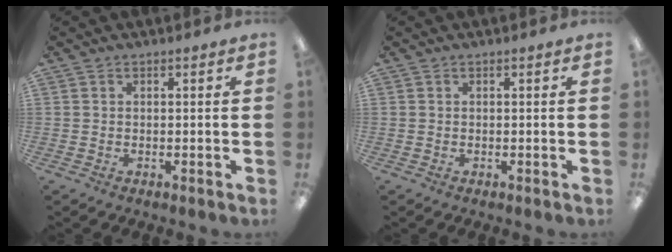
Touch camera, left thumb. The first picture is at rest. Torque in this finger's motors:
{"motor_torque": [-0.03, 0.03, 0.01, 0.01, 0.00]}